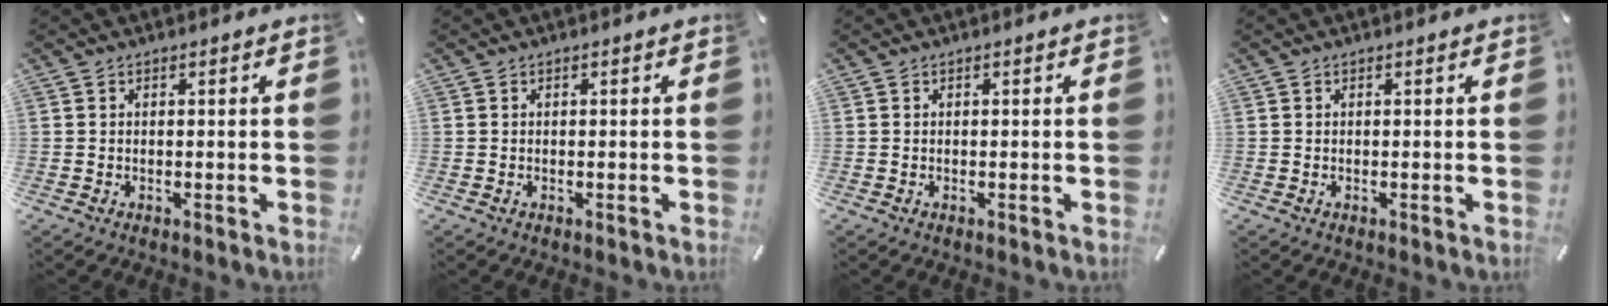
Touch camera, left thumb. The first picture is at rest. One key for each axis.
{"total": 0.0}
{"total": 0.0}
{"total": 0.0}